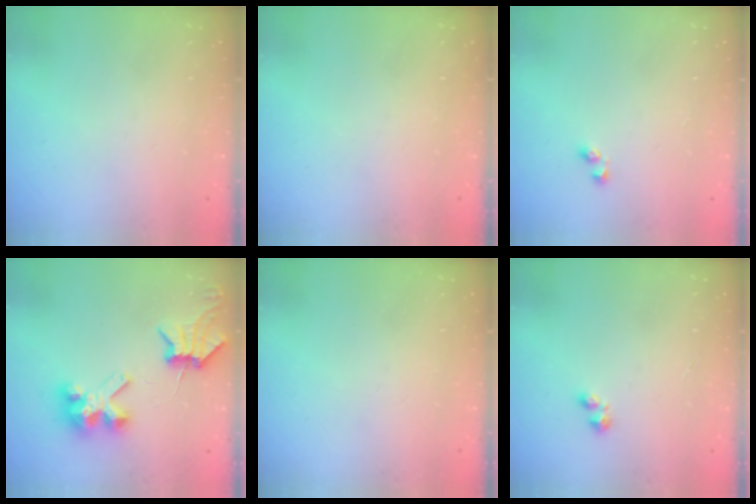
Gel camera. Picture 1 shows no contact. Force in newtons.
{"total": 0.0}
{"total": 2.5, "press": 2.2, "slide": 1.3}
{"total": 7.2, "press": 7.2, "slide": 0.8}
{"total": 0.0}
{"total": 2.9, "press": 2.8, "slide": 0.5}